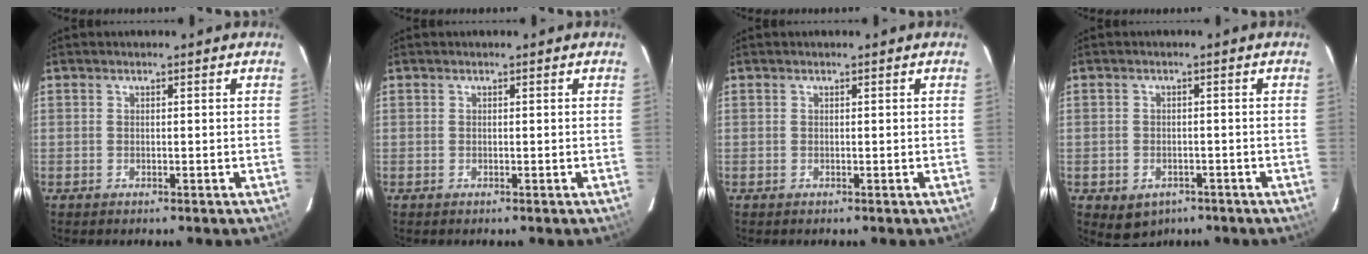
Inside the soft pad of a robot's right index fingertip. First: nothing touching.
{"total": 0.0}
{"total": 0.0}
{"total": 5.3, "force": [-2.8, 4.0, 1.9], "torque": [-0.041, -0.002, -0.028]}